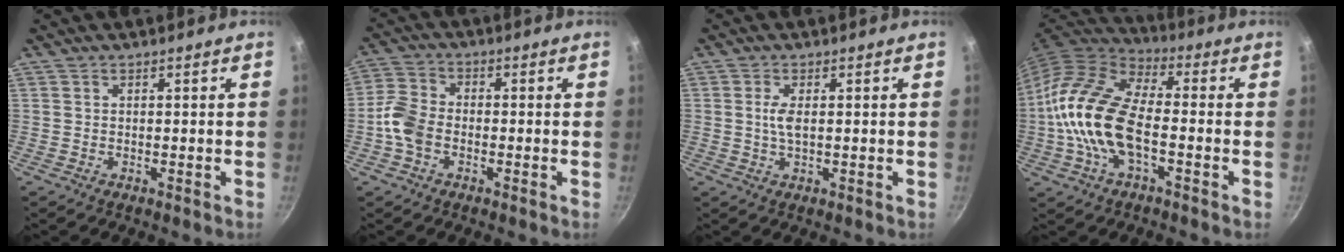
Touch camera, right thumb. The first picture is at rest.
{"total": 6.5, "force": [-2.0, 4.5, 4.2], "torque": [-0.084, 0.022, -0.053]}
{"total": 2.8, "force": [0.4, 1.0, 2.6], "torque": [-0.056, 0.001, 0.006]}
{"total": 17.3, "force": [-2.9, 8.7, 14.6], "torque": [-0.271, 0.034, -0.069]}